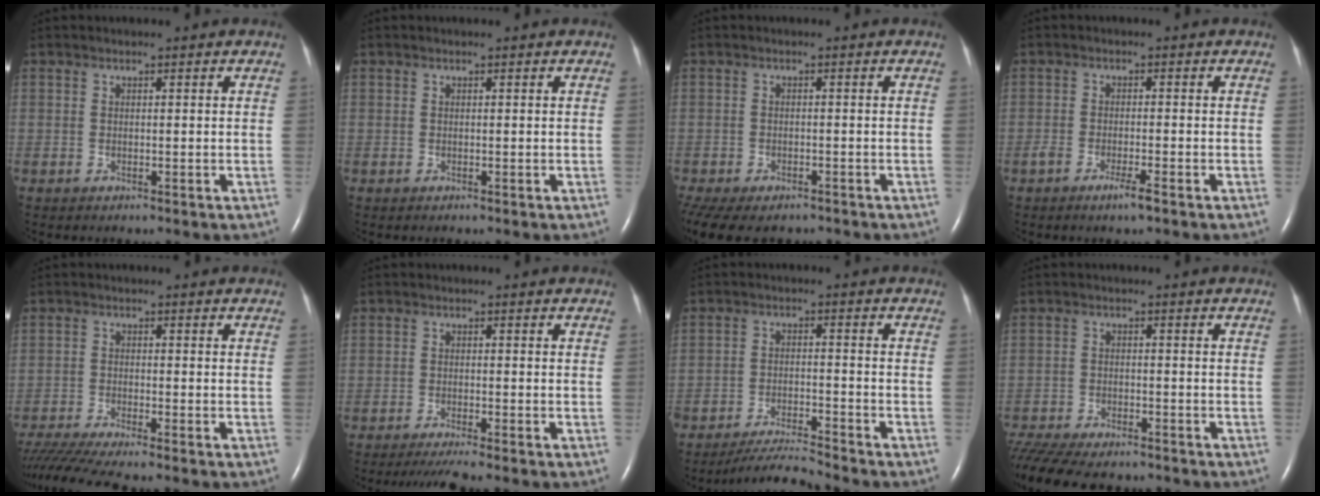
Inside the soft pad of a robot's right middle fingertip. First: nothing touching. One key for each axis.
{"total": 0.0}
{"total": 15.1, "fx": -10.5, "fy": 8.2, "fz": 7.1, "tx": -0.209, "ty": -0.026, "tz": -0.138}
{"total": 2.6, "fx": -1.7, "fy": 0.0, "fz": 2.0, "tx": -0.042, "ty": -0.005, "tz": -0.034}
{"total": 9.6, "fx": -8.4, "fy": -0.7, "fz": 4.5, "tx": -0.073, "ty": -0.027, "tz": -0.141}
{"total": 4.6, "fx": -3.9, "fy": -0.7, "fz": 2.3, "tx": -0.039, "ty": -0.015, "tz": -0.066}
{"total": 5.5, "fx": -5.4, "fy": -1.0, "fz": 0.9, "tx": -0.019, "ty": -0.012, "tz": -0.098}
{"total": 15.0, "fx": -12.8, "fy": 4.2, "fz": 6.6, "tx": -0.161, "ty": -0.020, "tz": -0.189}